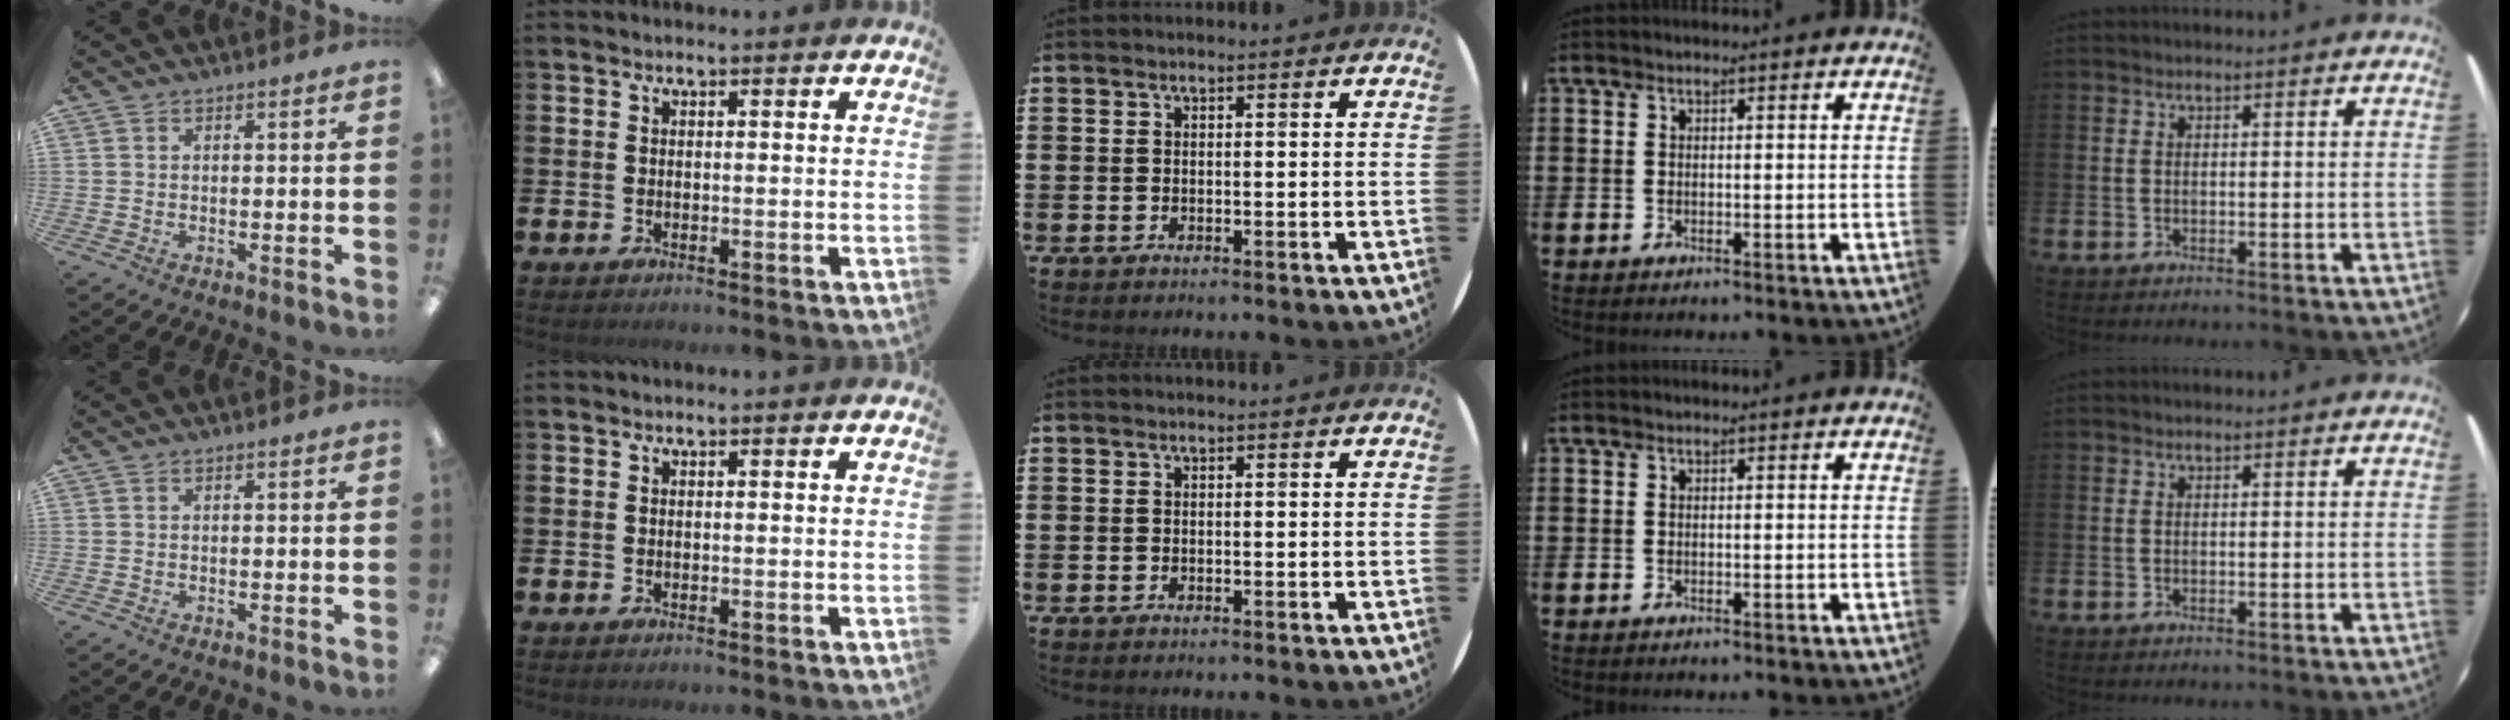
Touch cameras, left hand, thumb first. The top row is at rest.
{}